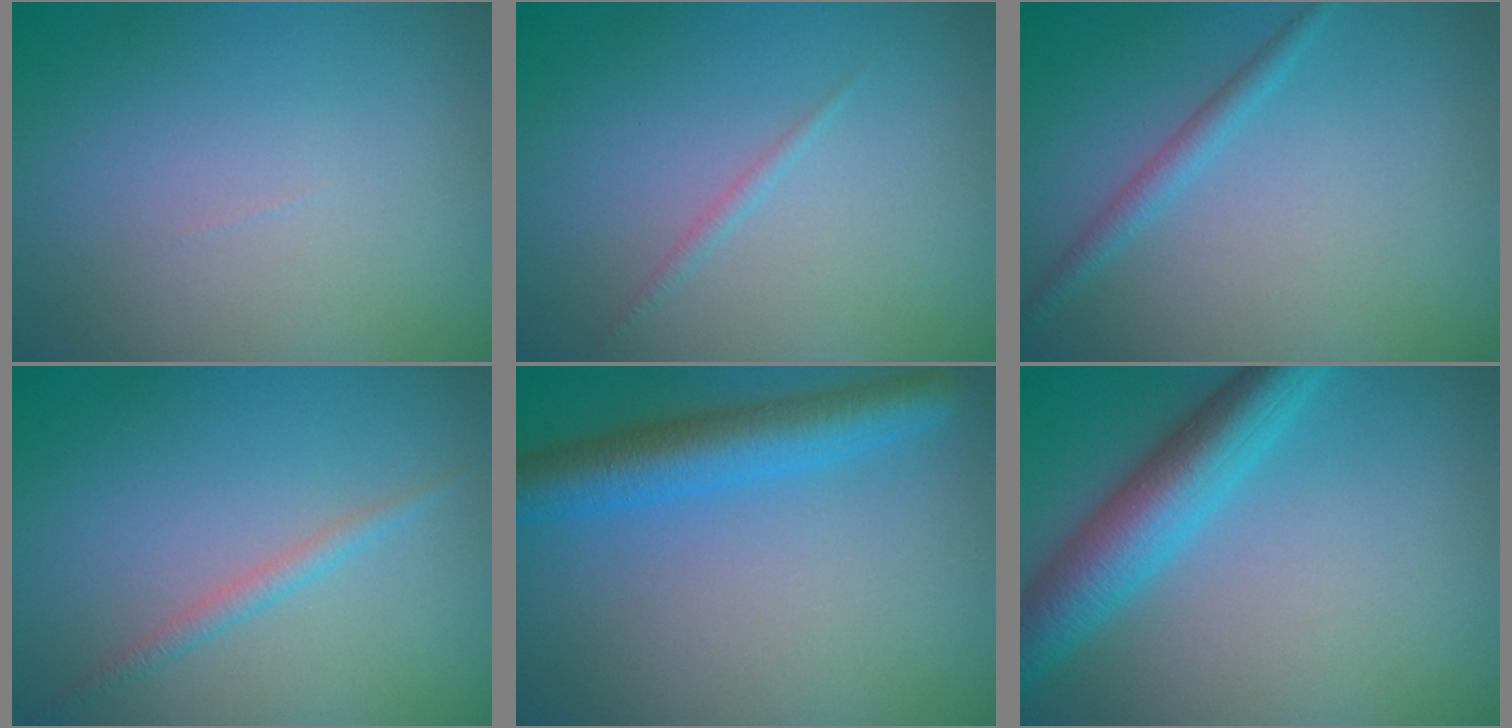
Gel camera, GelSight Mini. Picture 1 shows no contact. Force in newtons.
{"total": 0.7, "press": 0.7, "slide": 0.1}
{"total": 1.6, "press": 1.6, "slide": 0.1}
{"total": 1.4, "press": 1.4, "slide": 0.1}
{"total": 5.2, "press": 5.2, "slide": 0.2}
{"total": 6.1, "press": 6.1, "slide": 0.2}